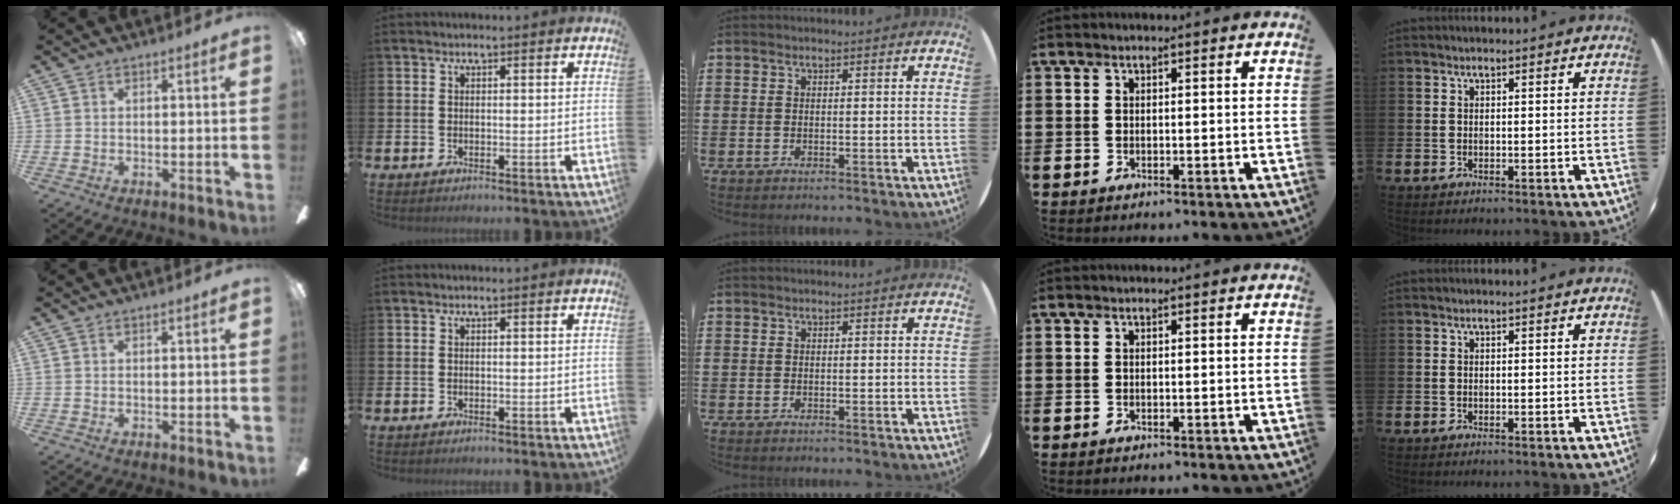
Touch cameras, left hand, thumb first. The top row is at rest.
{}